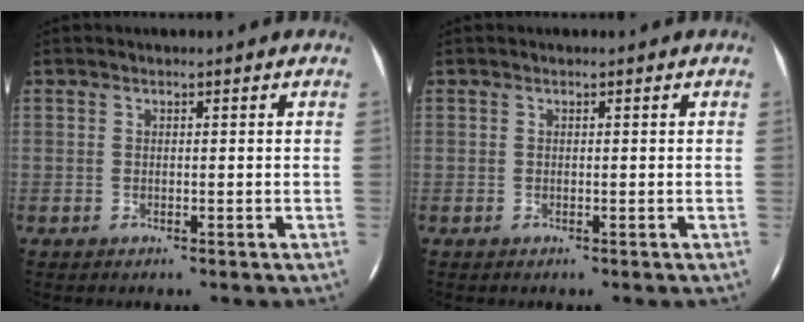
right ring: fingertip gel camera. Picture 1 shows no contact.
{"total": 0.0}